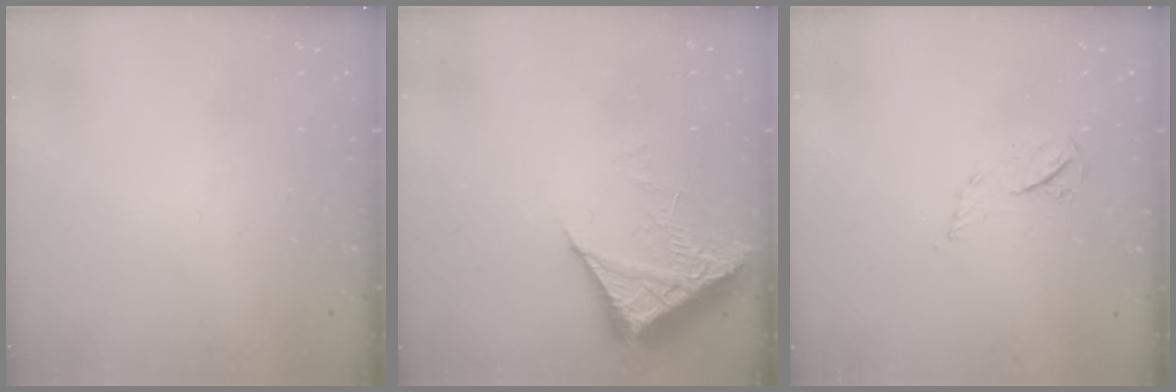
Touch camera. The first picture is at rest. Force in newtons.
{"total": 7.0, "press": 7.0, "slide": 0.2}
{"total": 5.4, "press": 5.3, "slide": 0.7}